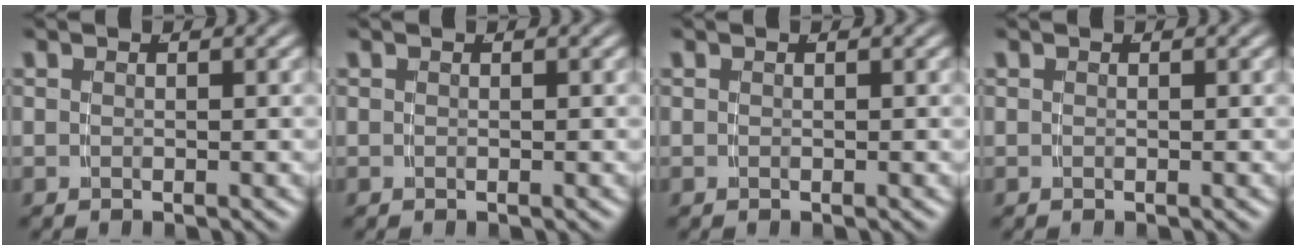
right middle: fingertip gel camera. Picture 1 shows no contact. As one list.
[{"total": 0.0}, {"total": 0.0}, {"total": 0.0}]